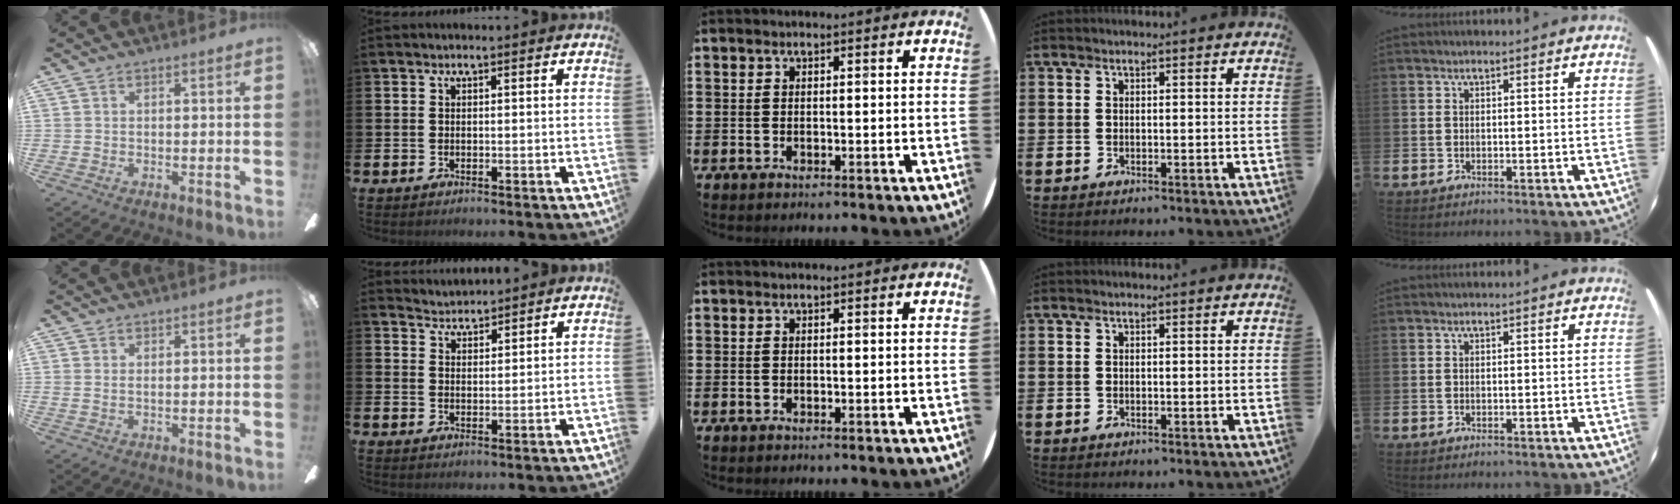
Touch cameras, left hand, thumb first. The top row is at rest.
{"thumb": {"total": 0.8, "force": [0.5, 0.1, 0.7], "torque": [-0.016, 0.000, 0.008]}, "index": {"total": 3.2, "force": [3.1, 0.4, -0.5], "torque": [-0.008, -0.012, 0.059]}}